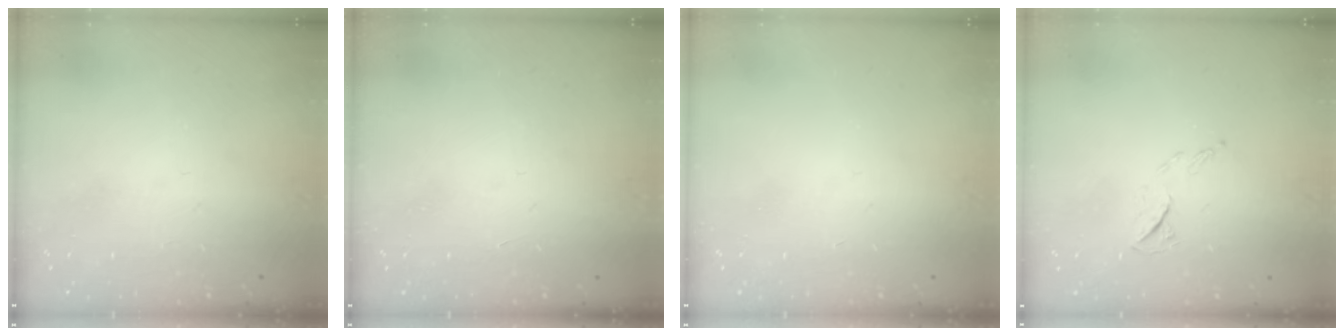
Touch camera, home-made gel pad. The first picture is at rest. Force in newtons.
{"total": 1.5, "press": 1.5, "slide": 0.1}
{"total": 0.0}
{"total": 5.7, "press": 5.6, "slide": 1.2}